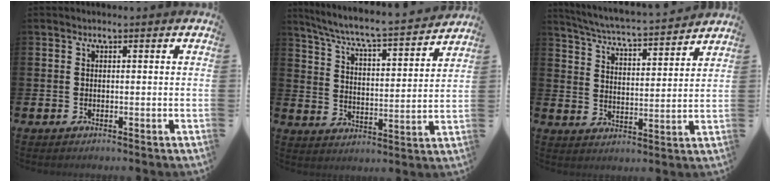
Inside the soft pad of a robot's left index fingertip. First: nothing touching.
{"total": 6.7, "force": [6.3, 0.2, 2.3], "torque": [-0.077, -0.052, 0.102]}
{"total": 5.4, "force": [5.2, 0.0, 1.3], "torque": [-0.046, -0.045, 0.086]}